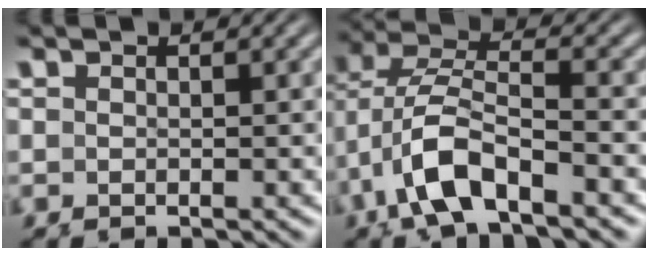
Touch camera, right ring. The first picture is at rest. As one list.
[{"total": 5.1, "force": [-0.4, 3.3, 3.9], "torque": [-0.095, -0.001, -0.007]}]